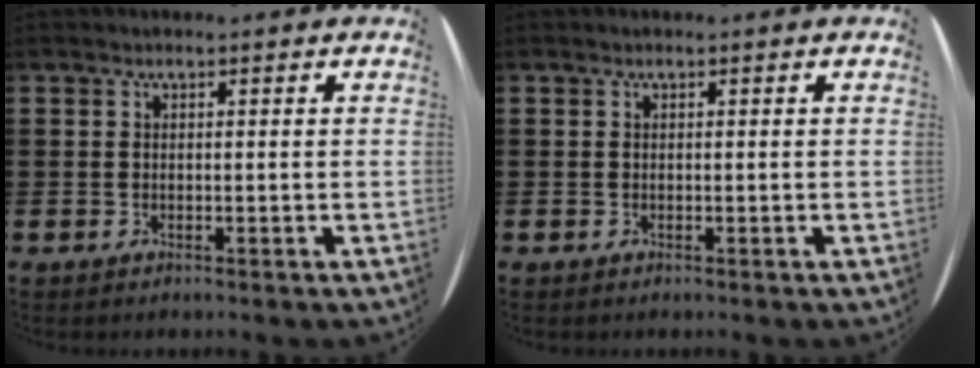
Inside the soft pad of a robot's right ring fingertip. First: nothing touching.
{"total": 0.0}